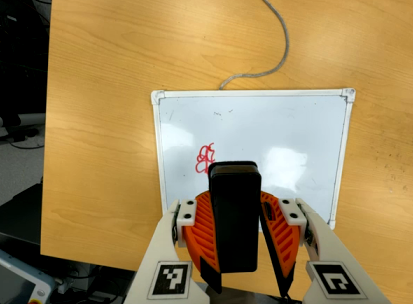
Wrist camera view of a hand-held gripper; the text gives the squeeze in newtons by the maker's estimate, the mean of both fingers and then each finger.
{"total": 9.1, "left": 8.8, "right": 9.5}